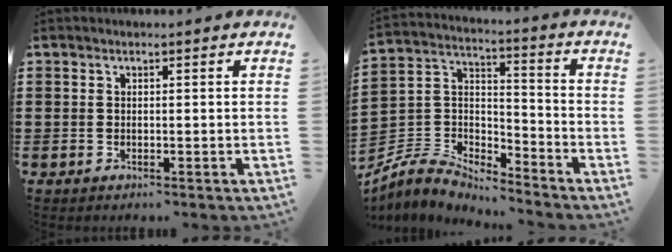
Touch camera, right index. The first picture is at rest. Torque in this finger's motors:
{"motor_torque": [-1.15, 0.67, -1.05, -0.21]}